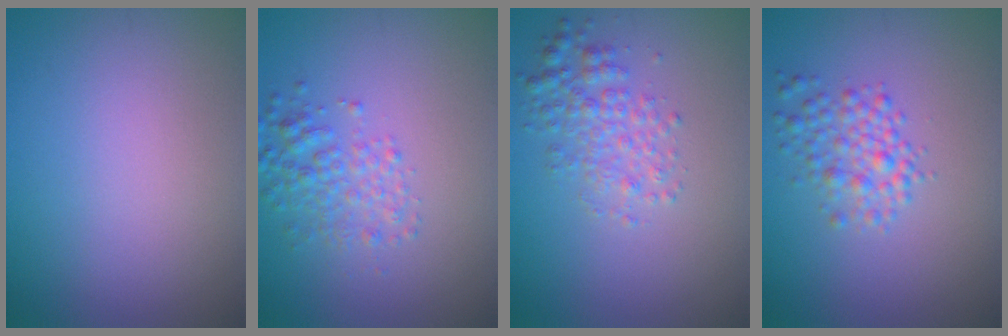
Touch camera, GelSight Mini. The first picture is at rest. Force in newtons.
{"total": 2.9, "press": 2.9, "slide": 0.0}
{"total": 2.9, "press": 2.9, "slide": 0.0}
{"total": 2.8, "press": 2.8, "slide": 0.1}